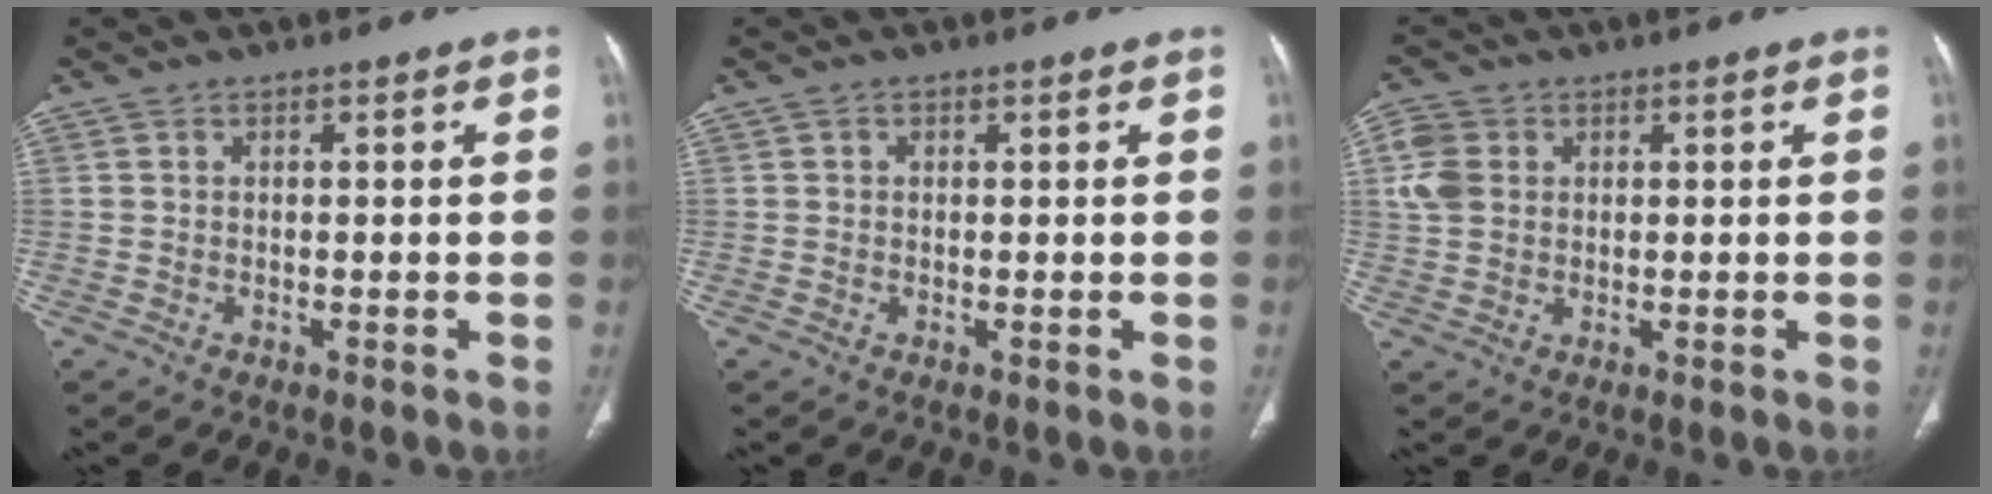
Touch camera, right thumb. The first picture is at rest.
{"total": 0.6, "force": [0.2, 0.5, 0.2], "torque": [0.002, 0.001, 0.003]}
{"total": 5.5, "force": [1.3, 4.5, 3.0], "torque": [-0.064, 0.004, 0.024]}